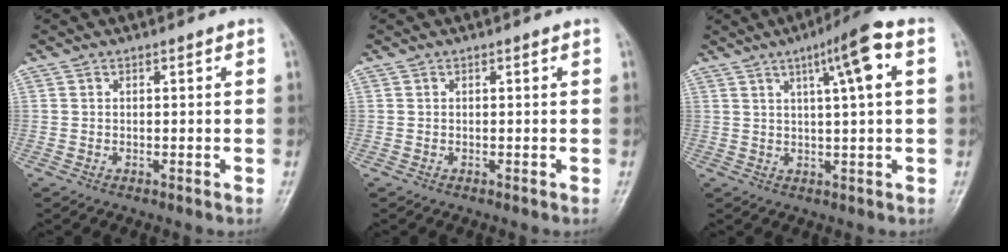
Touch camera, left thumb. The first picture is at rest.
{"total": 0.0}
{"total": 9.4, "force": [3.3, 1.1, 8.8], "torque": [-0.139, 0.009, 0.048]}